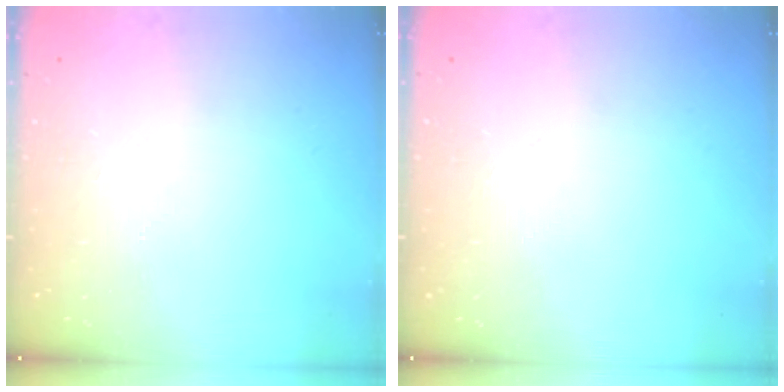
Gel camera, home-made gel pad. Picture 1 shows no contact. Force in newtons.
{"total": 0.0}